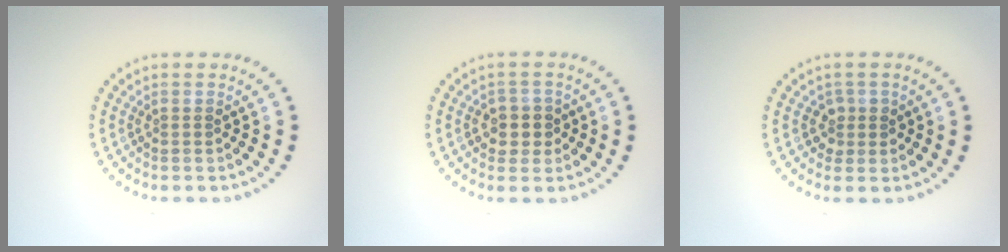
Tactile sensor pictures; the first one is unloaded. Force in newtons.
{"total": 2.4, "press": 2.3, "slide": 0.8}
{"total": 1.3, "press": 1.1, "slide": 0.6}